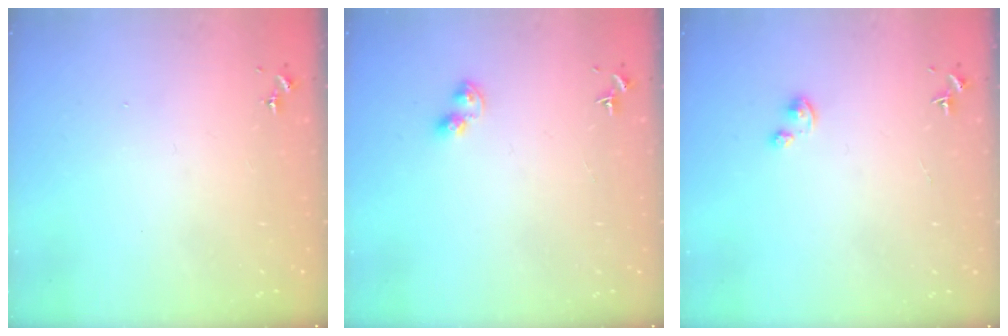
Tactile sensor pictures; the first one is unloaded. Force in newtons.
{"total": 4.5, "press": 4.5, "slide": 0.5}
{"total": 2.5, "press": 2.5, "slide": 0.2}